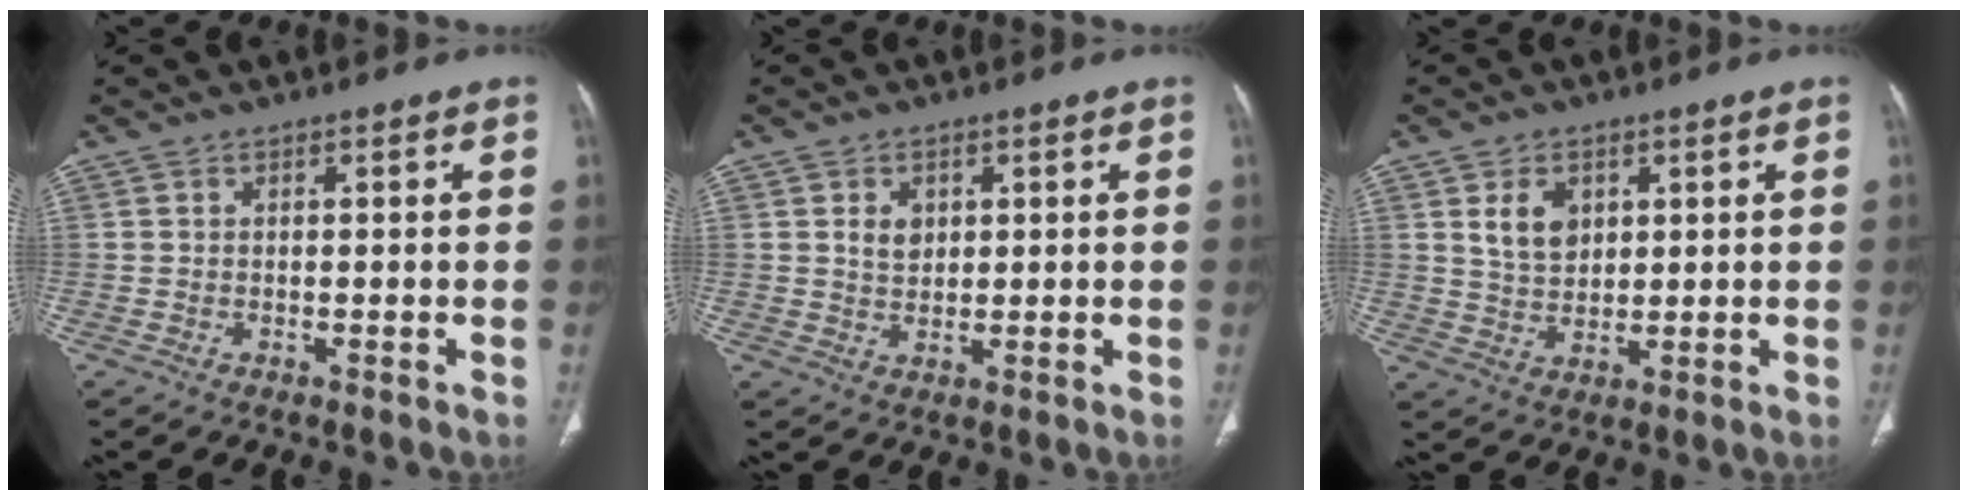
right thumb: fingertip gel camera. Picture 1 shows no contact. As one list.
[{"total": 3.5, "force": [1.1, 2.6, 2.1], "torque": [-0.022, -0.007, 0.023]}, {"total": 6.1, "force": [2.3, 4.3, 3.7], "torque": [-0.047, -0.017, 0.048]}]